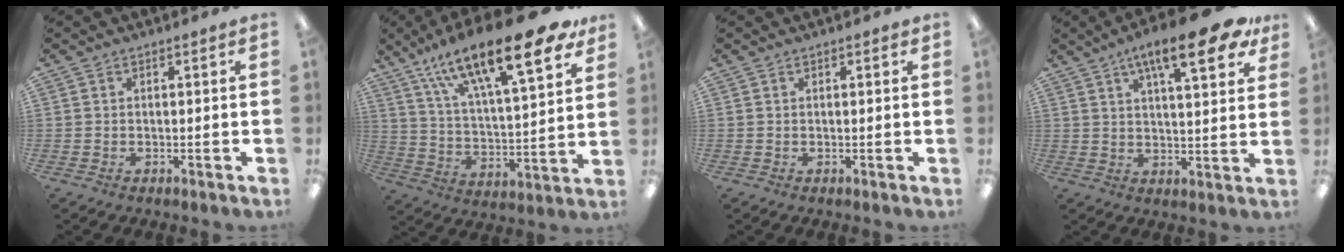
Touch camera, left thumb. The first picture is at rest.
{"total": 24.3, "force": [16.1, 7.0, 16.8], "torque": [-0.263, -0.095, 0.260]}
{"total": 0.6, "force": [0.4, 0.3, 0.3], "torque": [-0.007, 0.004, 0.007]}
{"total": 16.1, "force": [9.5, 4.7, 12.2], "torque": [-0.178, -0.041, 0.144]}